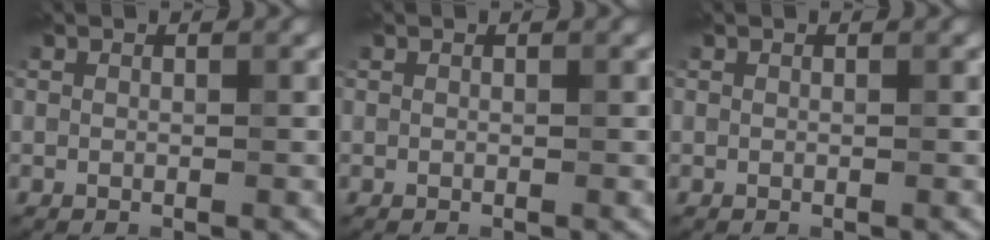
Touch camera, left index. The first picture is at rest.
{"total": 0.0}
{"total": 0.0}